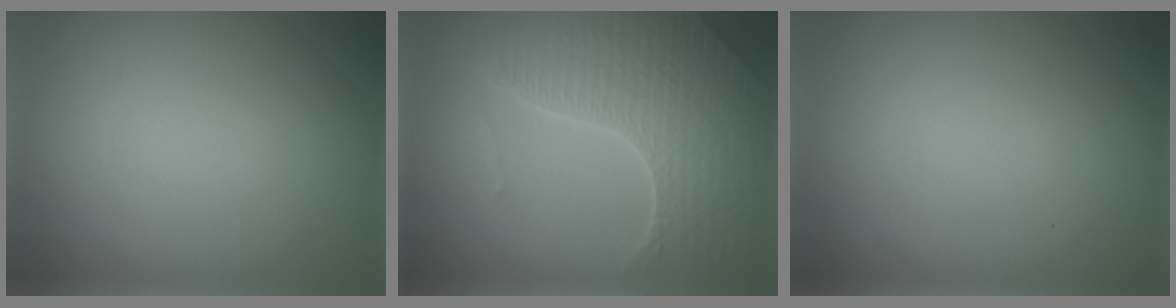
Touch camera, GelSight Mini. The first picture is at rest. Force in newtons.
{"total": 7.3, "press": 5.2, "slide": 5.1}
{"total": 0.0}